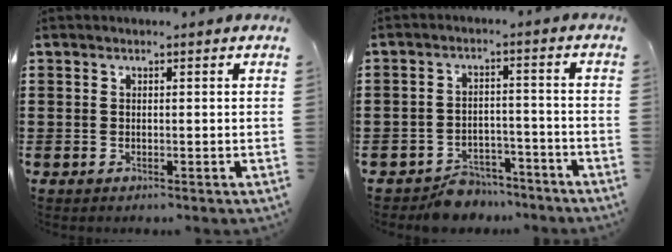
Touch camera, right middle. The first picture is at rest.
{"total": 4.9, "force": [-4.7, 1.3, 0.4], "torque": [-0.009, 0.013, -0.095]}